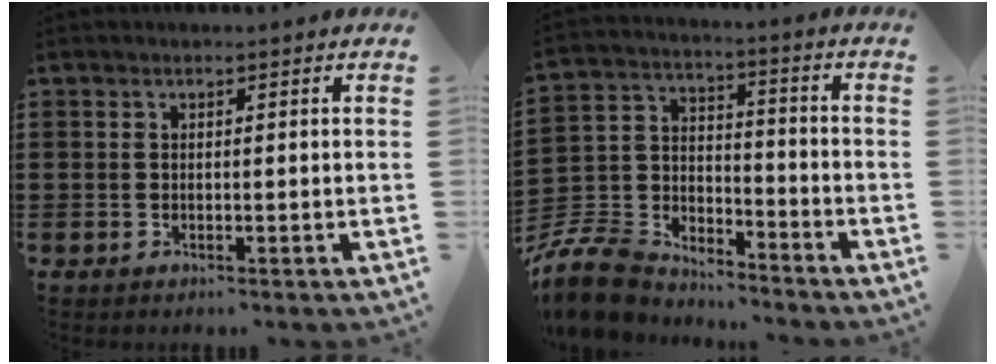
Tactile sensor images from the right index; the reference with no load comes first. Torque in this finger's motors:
{"motor_torque": [0.36, -0.23, -0.11, -0.21]}